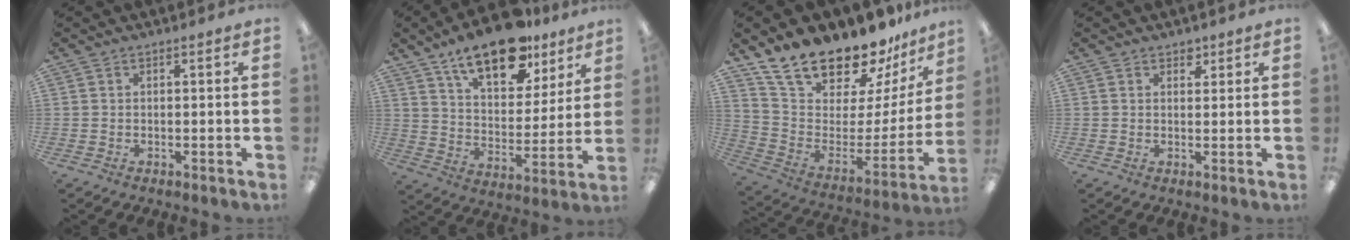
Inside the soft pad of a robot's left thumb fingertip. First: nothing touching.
{"total": 17.8, "force": [13.0, 7.9, 9.2], "torque": [-0.146, -0.069, 0.224]}
{"total": 19.7, "force": [17.9, 6.3, 5.3], "torque": [-0.106, -0.145, 0.327]}
{"total": 2.1, "force": [1.5, 1.4, 0.6], "torque": [0.003, -0.005, 0.023]}